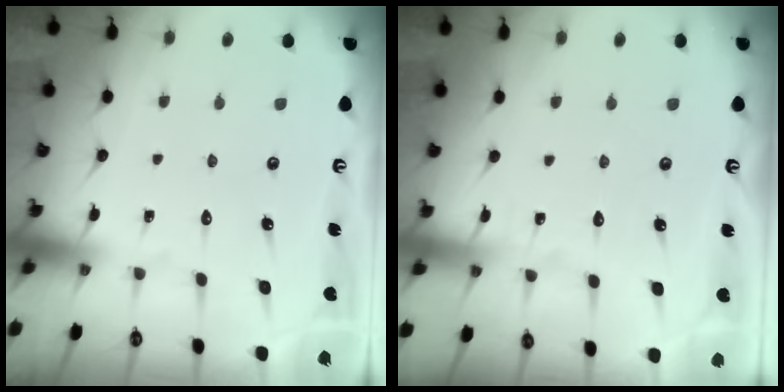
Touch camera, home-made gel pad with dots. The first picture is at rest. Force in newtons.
{"total": 2.0, "press": 2.0, "slide": 0.2}